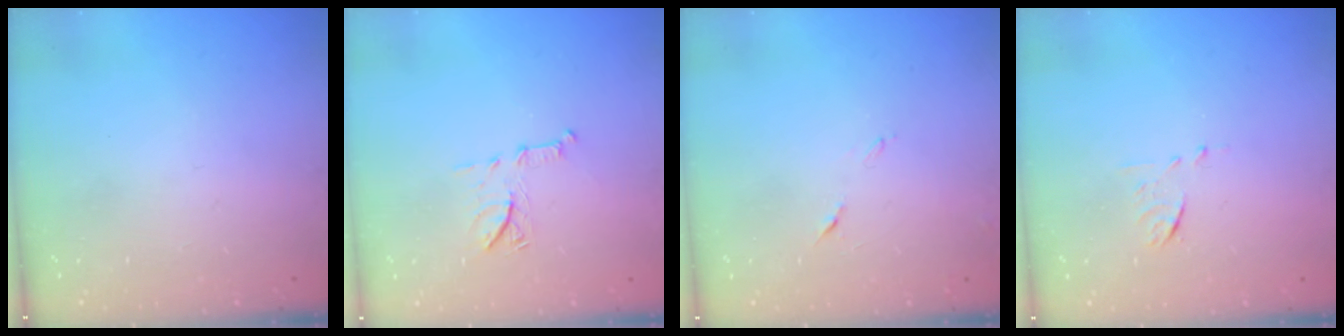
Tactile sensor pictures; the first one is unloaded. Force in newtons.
{"total": 8.6, "press": 8.5, "slide": 1.1}
{"total": 6.1, "press": 6.1, "slide": 0.6}
{"total": 5.9, "press": 5.9, "slide": 0.5}